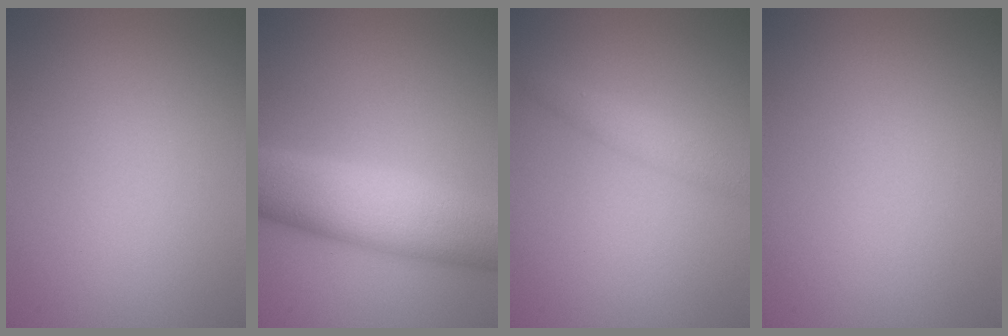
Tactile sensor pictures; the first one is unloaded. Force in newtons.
{"total": 8.3, "press": 8.3, "slide": 0.1}
{"total": 1.8, "press": 1.8, "slide": 0.1}
{"total": 0.0}